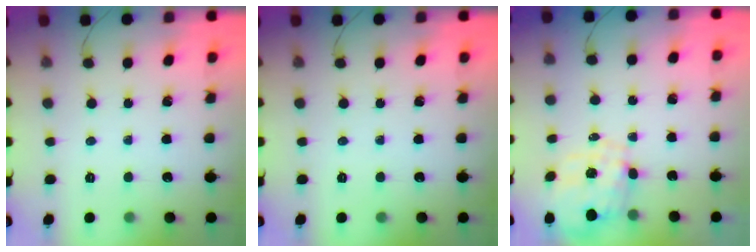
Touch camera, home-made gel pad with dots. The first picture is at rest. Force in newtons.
{"total": 0.0}
{"total": 2.1, "press": 1.7, "slide": 1.1}